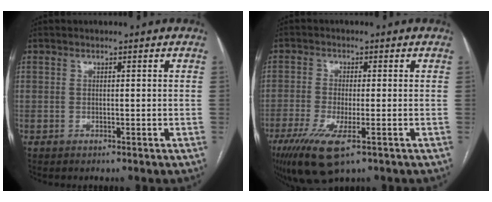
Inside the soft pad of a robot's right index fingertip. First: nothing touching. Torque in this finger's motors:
{"motor_torque": [1.38, -0.40, 0.42, 0.14]}